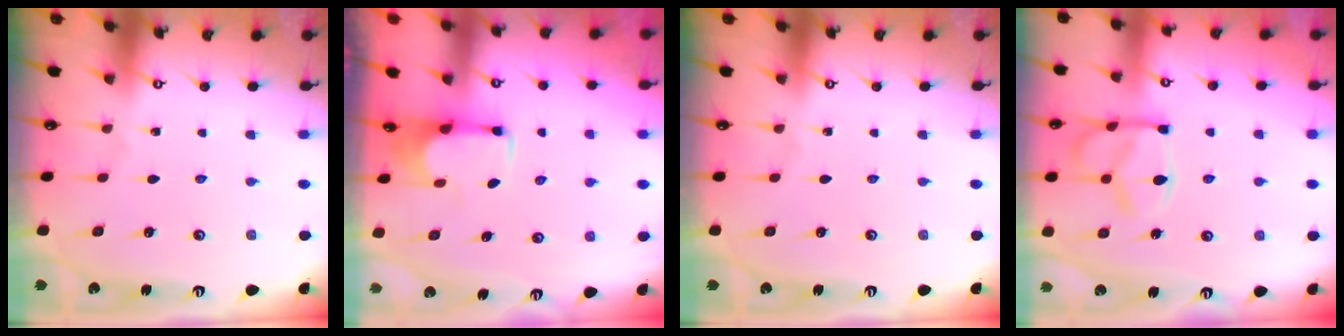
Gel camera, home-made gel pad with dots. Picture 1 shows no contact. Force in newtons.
{"total": 1.8, "press": 1.6, "slide": 0.8}
{"total": 0.0}
{"total": 12.5, "press": 12.5, "slide": 0.9}